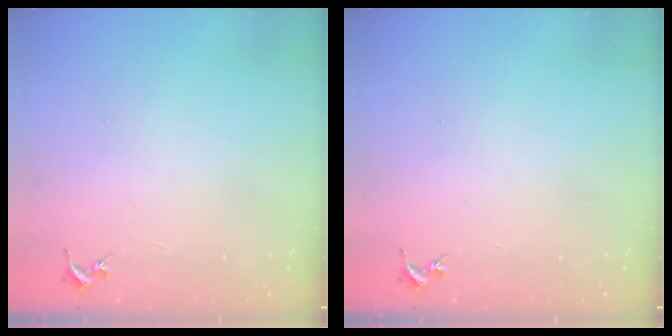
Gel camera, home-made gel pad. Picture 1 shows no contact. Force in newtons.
{"total": 0.0}